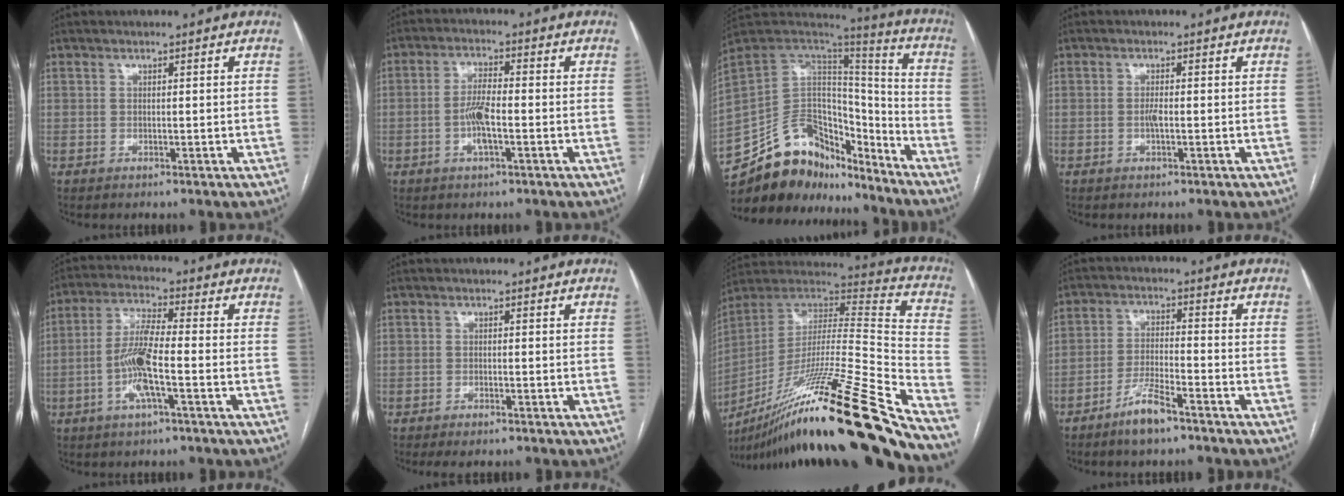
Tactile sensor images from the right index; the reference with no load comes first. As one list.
[{"total": 5.0, "force": [-1.3, 1.1, 4.7], "torque": [-0.099, 0.004, -0.025]}, {"total": 21.4, "force": [-17.8, 9.7, 6.8], "torque": [-0.154, 0.047, -0.292]}, {"total": 1.4, "force": [-0.3, 0.3, 1.4], "torque": [-0.028, 0.000, -0.006]}, {"total": 8.5, "force": [-2.4, 0.8, 8.2], "torque": [-0.167, 0.004, -0.053]}, {"total": 2.6, "force": [-2.2, 0.6, 1.3], "torque": [-0.015, -0.003, -0.030]}, {"total": 37.1, "force": [-26.2, 1.0, 26.3], "torque": [-0.388, -0.057, -0.426]}, {"total": 6.2, "force": [-4.6, 0.8, 4.2], "torque": [-0.086, -0.006, -0.088]}]